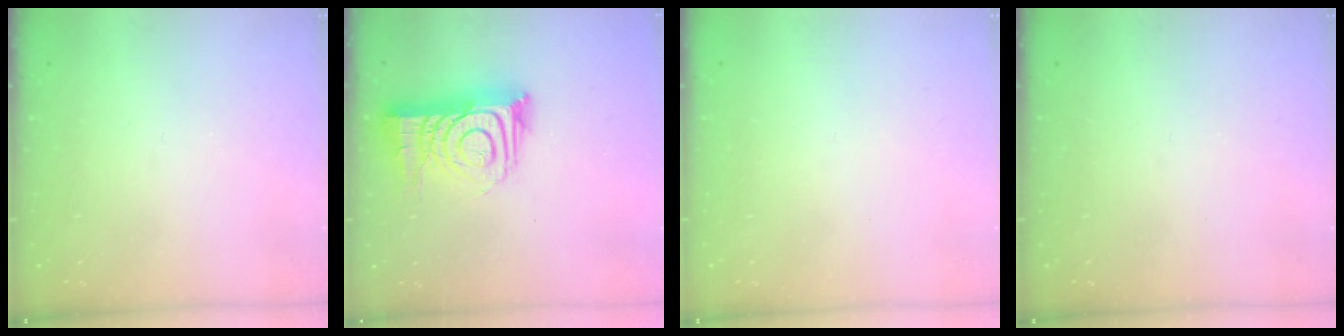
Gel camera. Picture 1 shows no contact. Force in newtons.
{"total": 14.4, "press": 14.4, "slide": 1.1}
{"total": 1.6, "press": 1.6, "slide": 0.1}
{"total": 0.0}